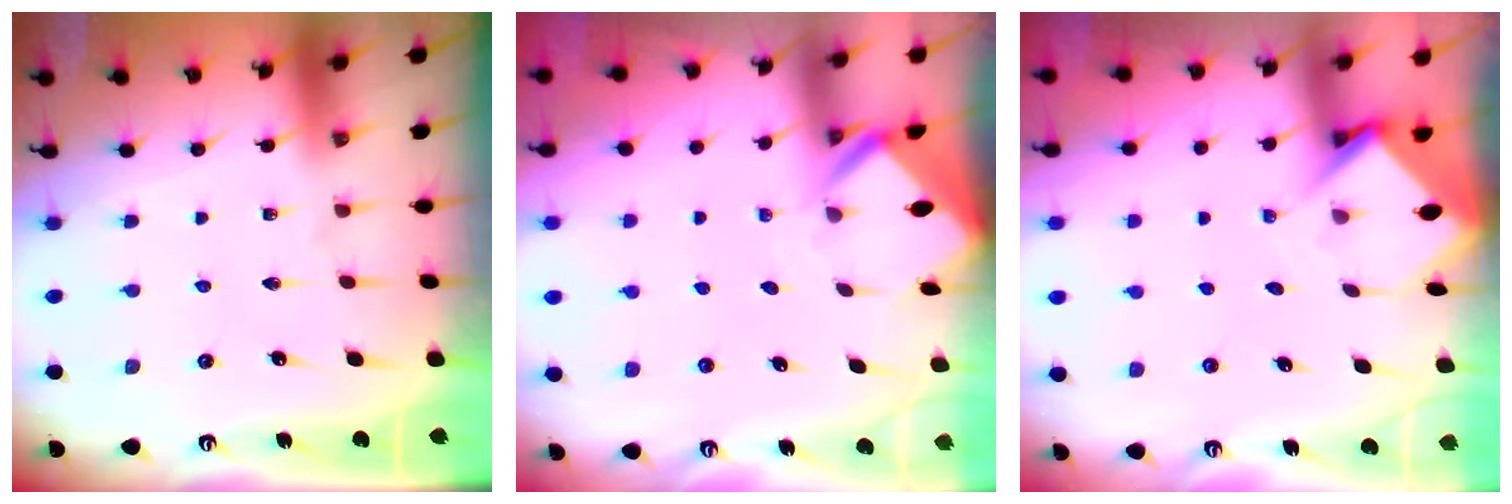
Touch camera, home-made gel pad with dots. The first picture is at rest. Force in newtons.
{"total": 2.4, "press": 2.4, "slide": 0.1}
{"total": 3.5, "press": 3.5, "slide": 0.2}